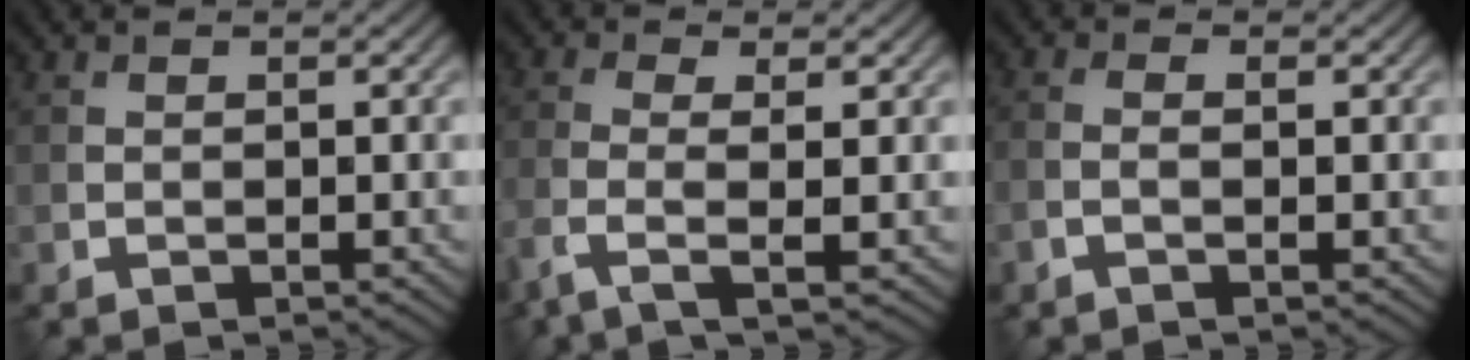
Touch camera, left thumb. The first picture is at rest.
{"total": 4.1, "force": [-1.5, 1.0, 3.7], "torque": [-0.083, -0.001, -0.041]}
{"total": 1.4, "force": [-0.5, 0.2, 1.2], "torque": [-0.029, 0.002, -0.014]}